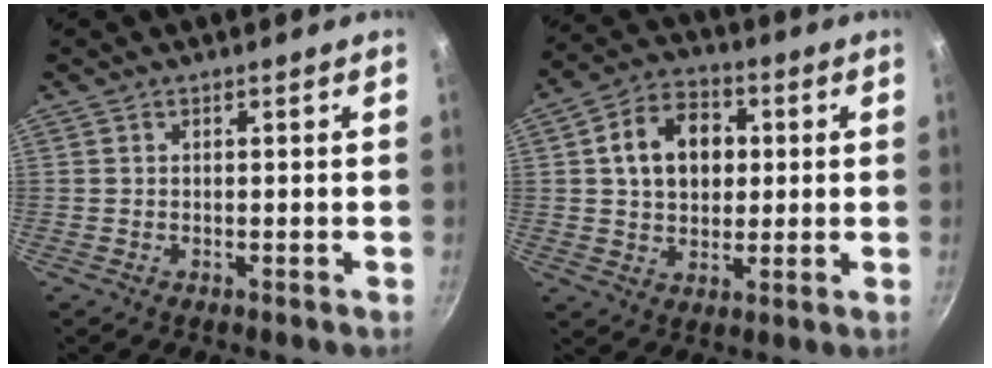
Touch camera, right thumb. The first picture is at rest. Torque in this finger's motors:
{"motor_torque": [-0.54, 1.01, 0.26, -0.42, 0.08]}